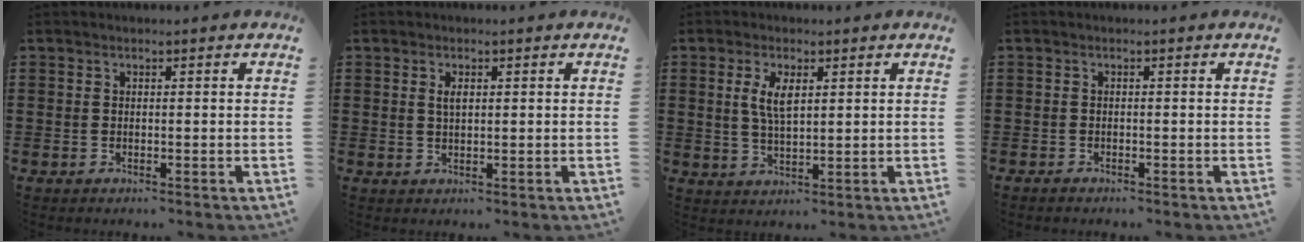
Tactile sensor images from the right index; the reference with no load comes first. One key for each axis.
{"total": 1.7, "fx": 0.5, "fy": 0.7, "fz": 1.5, "tx": -0.031, "ty": 0.005, "tz": 0.007}
{"total": 4.5, "fx": 1.4, "fy": 1.7, "fz": 4.0, "tx": -0.084, "ty": 0.005, "tz": 0.023}
{"total": 0.6, "fx": -0.6, "fy": 0.2, "fz": 0.0, "tx": -0.001, "ty": 0.001, "tz": -0.013}